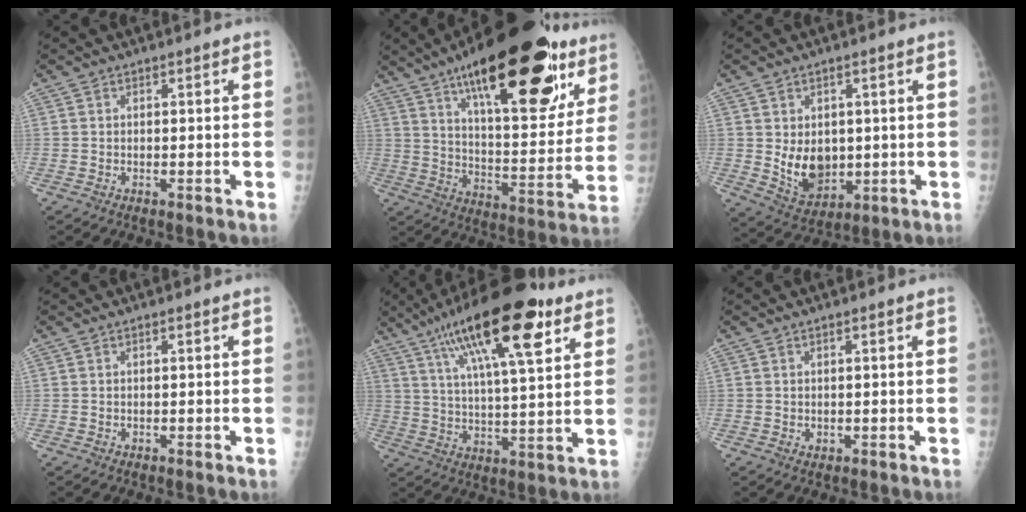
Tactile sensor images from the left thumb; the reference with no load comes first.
{"total": 31.9, "force": [18.3, 11.7, 23.4], "torque": [-0.318, -0.045, 0.276]}
{"total": 8.7, "force": [0.4, 6.4, 5.9], "torque": [-0.066, -0.019, 0.031]}
{"total": 0.0}
{"total": 22.3, "force": [12.0, 6.1, 17.8], "torque": [-0.286, -0.019, 0.199]}
{"total": 1.2, "force": [0.3, 0.7, 0.9], "torque": [-0.013, -0.004, 0.011]}